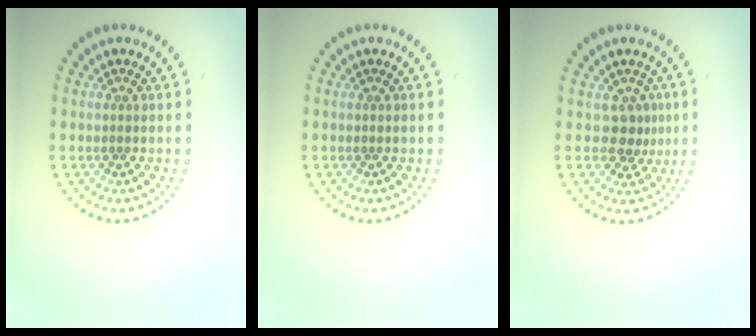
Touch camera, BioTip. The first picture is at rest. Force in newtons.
{"total": 0.0}
{"total": 2.3, "press": 1.8, "slide": 1.5}